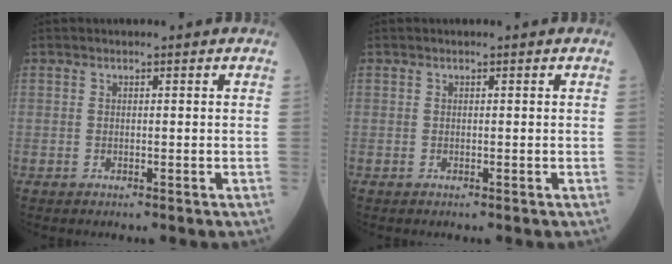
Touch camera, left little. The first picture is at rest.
{"total": 0.0}